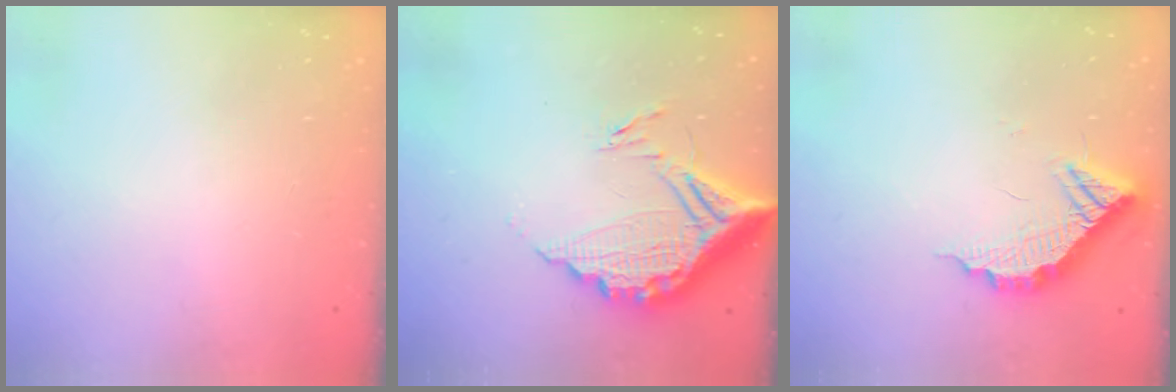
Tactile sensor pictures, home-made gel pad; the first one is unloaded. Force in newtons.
{"total": 14.7, "press": 14.7, "slide": 1.2}
{"total": 11.5, "press": 11.4, "slide": 0.6}